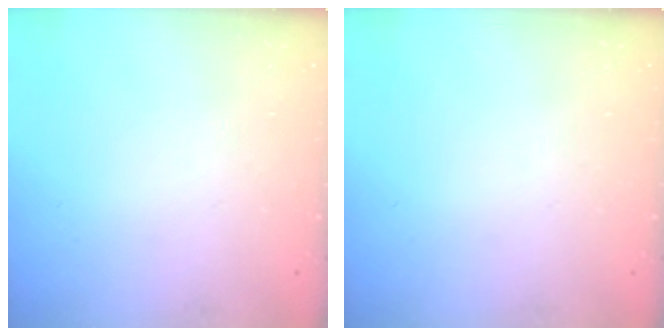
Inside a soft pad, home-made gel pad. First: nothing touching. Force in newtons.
{"total": 0.0}